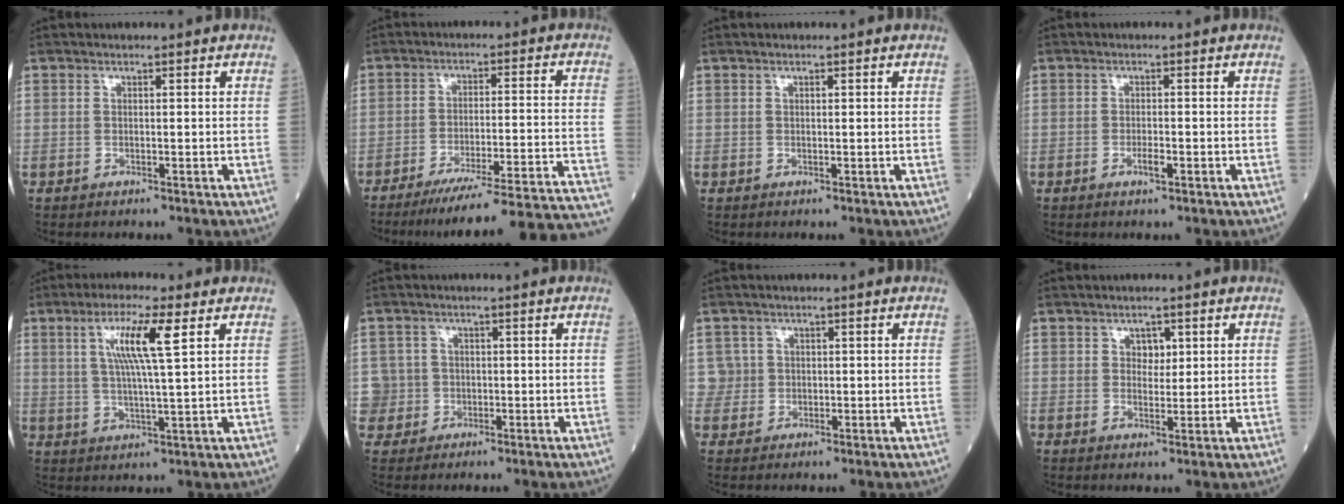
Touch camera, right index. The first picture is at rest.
{"total": 23.6, "force": [-21.3, -1.8, 9.9], "torque": [-0.060, -0.022, -0.284]}
{"total": 0.0}
{"total": 1.6, "force": [-0.7, 0.3, 1.4], "torque": [-0.027, -0.001, -0.013]}
{"total": 8.4, "force": [3.1, 0.0, 7.8], "torque": [-0.149, 0.005, 0.057]}
{"total": 3.6, "force": [-0.5, 3.5, -0.7], "torque": [0.022, 0.012, -0.012]}
{"total": 2.3, "force": [0.3, 2.2, -0.5], "torque": [0.024, 0.007, 0.001]}
{"total": 2.4, "force": [1.0, 1.6, 1.5], "torque": [-0.016, 0.000, 0.015]}